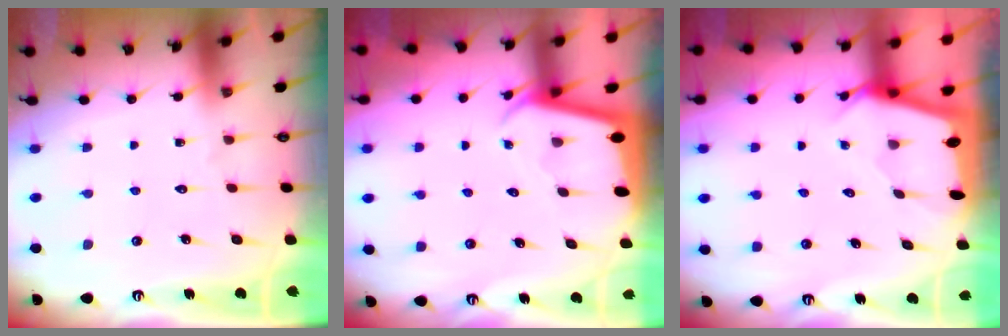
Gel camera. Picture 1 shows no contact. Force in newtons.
{"total": 2.1, "press": 2.1, "slide": 0.1}
{"total": 1.9, "press": 1.9, "slide": 0.1}